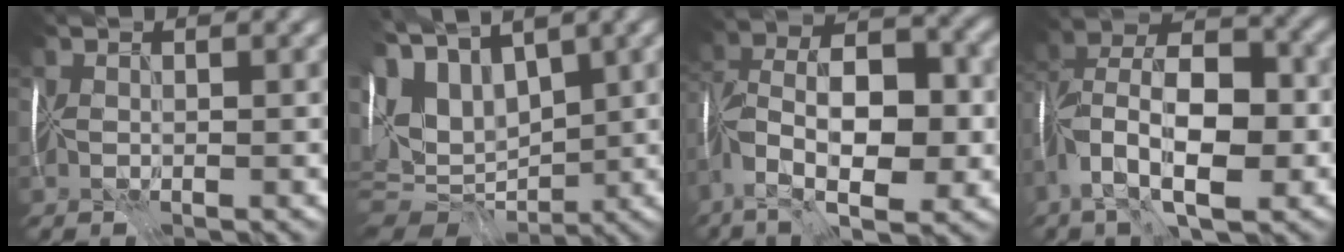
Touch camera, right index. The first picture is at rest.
{"total": 13.7, "force": [4.2, 7.7, 10.5], "torque": [-0.215, 0.036, 0.096]}
{"total": 9.9, "force": [-2.8, 5.1, 8.0], "torque": [-0.137, 0.019, -0.059]}
{"total": 10.8, "force": [-3.5, 5.5, 8.6], "torque": [-0.153, 0.012, -0.071]}